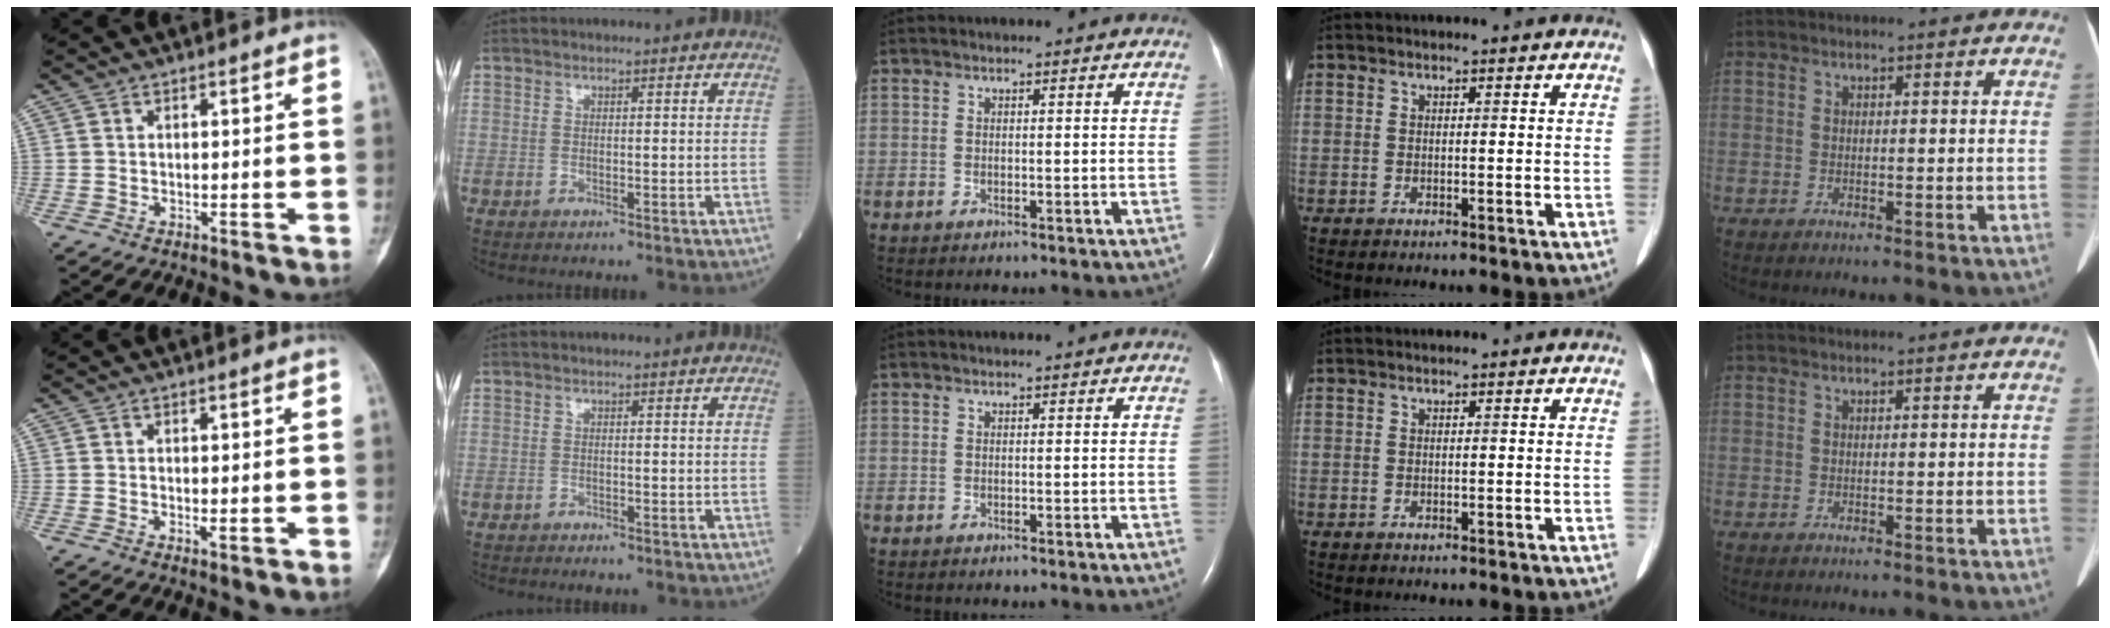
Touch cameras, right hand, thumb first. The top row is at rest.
{"thumb": {"total": 1.5, "force": [-0.2, 0.6, 1.3], "torque": [-0.021, -0.004, -0.002]}, "index": {"total": 1.6, "force": [-1.3, 0.6, 0.7], "torque": [-0.013, -0.002, -0.015]}}